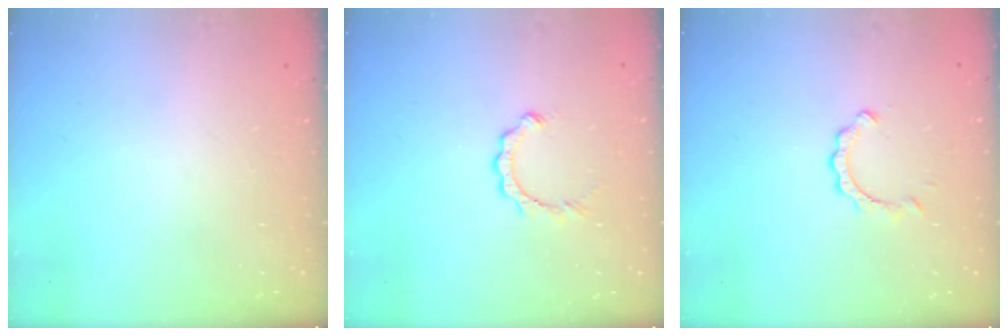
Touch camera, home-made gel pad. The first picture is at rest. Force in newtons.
{"total": 2.3, "press": 2.3, "slide": 0.3}
{"total": 2.7, "press": 2.7, "slide": 0.2}